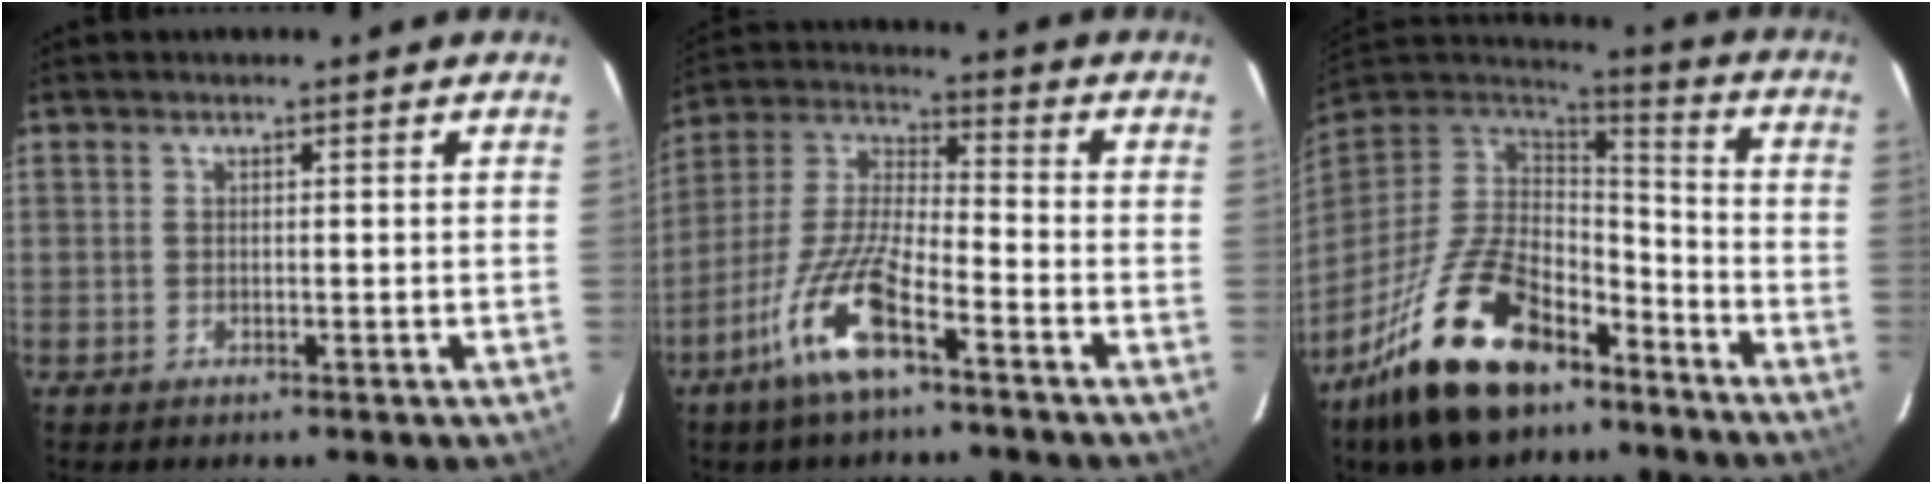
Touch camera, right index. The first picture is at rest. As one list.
[{"total": 13.4, "force": [-7.9, 2.8, 10.5], "torque": [-0.227, -0.010, -0.156]}, {"total": 23.2, "force": [-14.6, 11.5, 13.9], "torque": [-0.281, -0.003, -0.239]}]